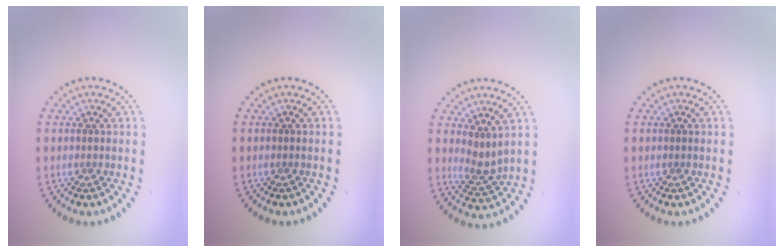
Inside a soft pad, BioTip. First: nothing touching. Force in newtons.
{"total": 0.0}
{"total": 2.2, "press": 1.6, "slide": 1.5}
{"total": 0.0}